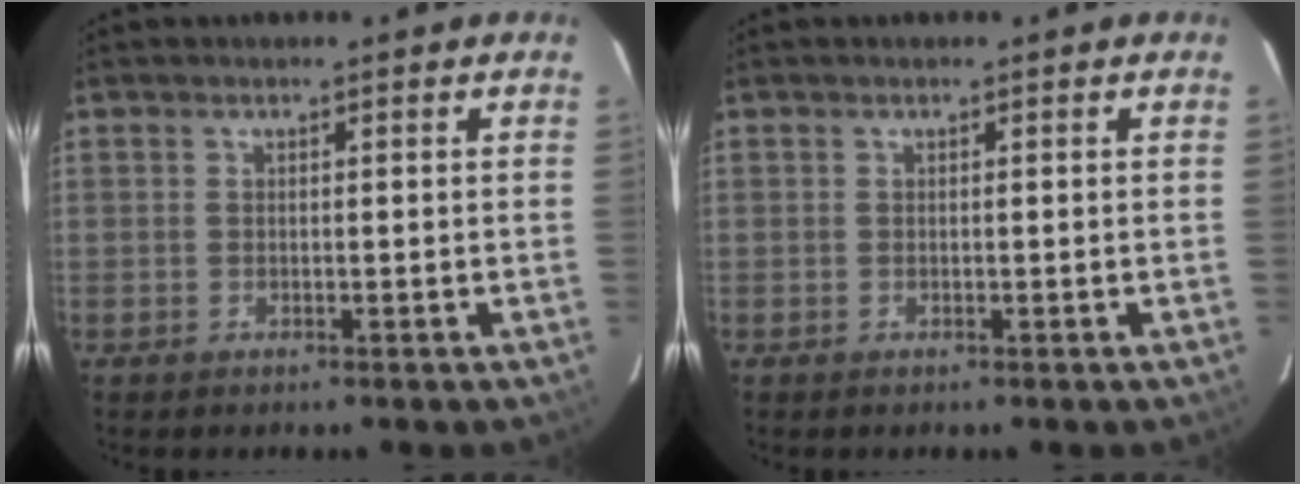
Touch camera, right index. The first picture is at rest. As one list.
[{"total": 0.0}]